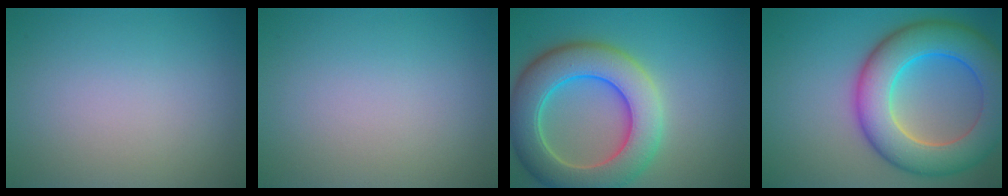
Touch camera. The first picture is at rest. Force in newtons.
{"total": 0.0}
{"total": 9.3, "press": 9.3, "slide": 0.5}
{"total": 10.3, "press": 10.3, "slide": 0.4}